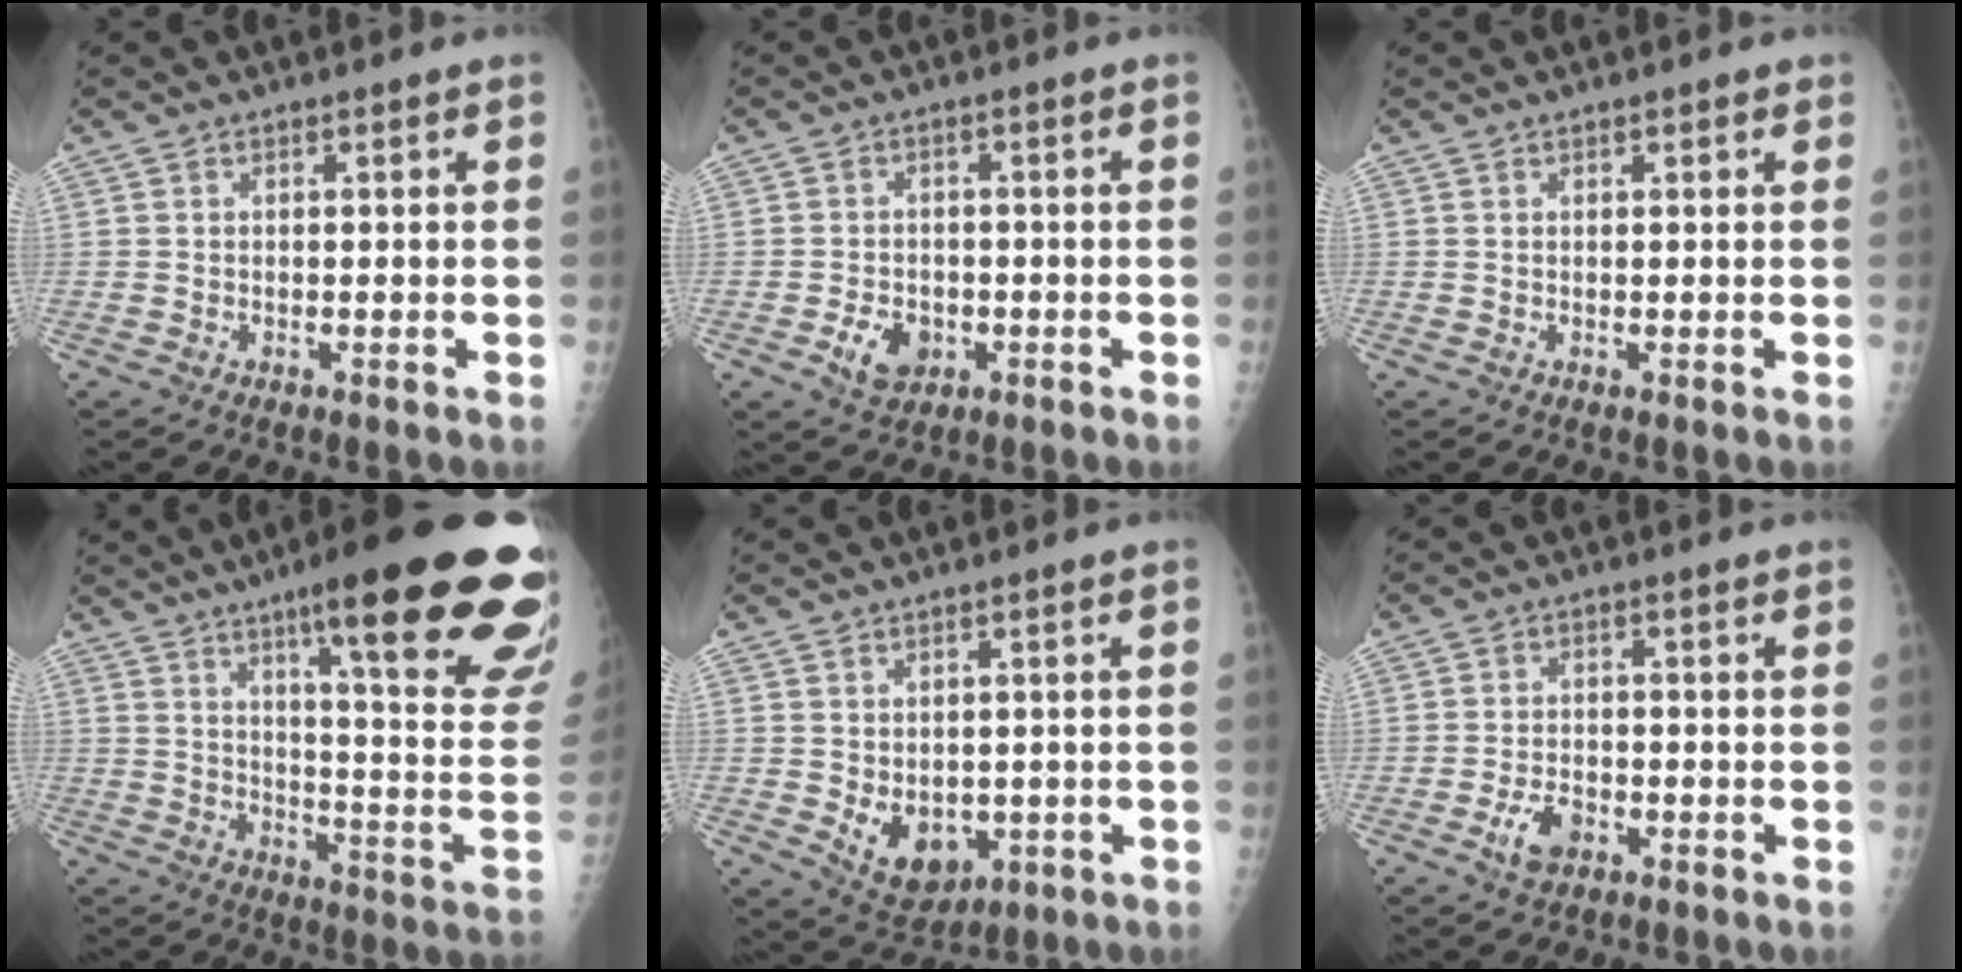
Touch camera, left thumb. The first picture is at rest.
{"total": 5.3, "force": [-1.9, 3.9, 3.0], "torque": [-0.039, 0.008, -0.026]}
{"total": 1.1, "force": [0.7, 0.4, 0.7], "torque": [-0.008, 0.000, 0.008]}
{"total": 28.8, "force": [17.5, 4.2, 22.5], "torque": [-0.239, -0.071, 0.241]}
{"total": 8.1, "force": [-1.4, 5.9, 5.4], "torque": [-0.059, -0.008, -0.002]}
{"total": 4.4, "force": [-2.2, 2.7, 2.8], "torque": [-0.046, 0.011, -0.038]}